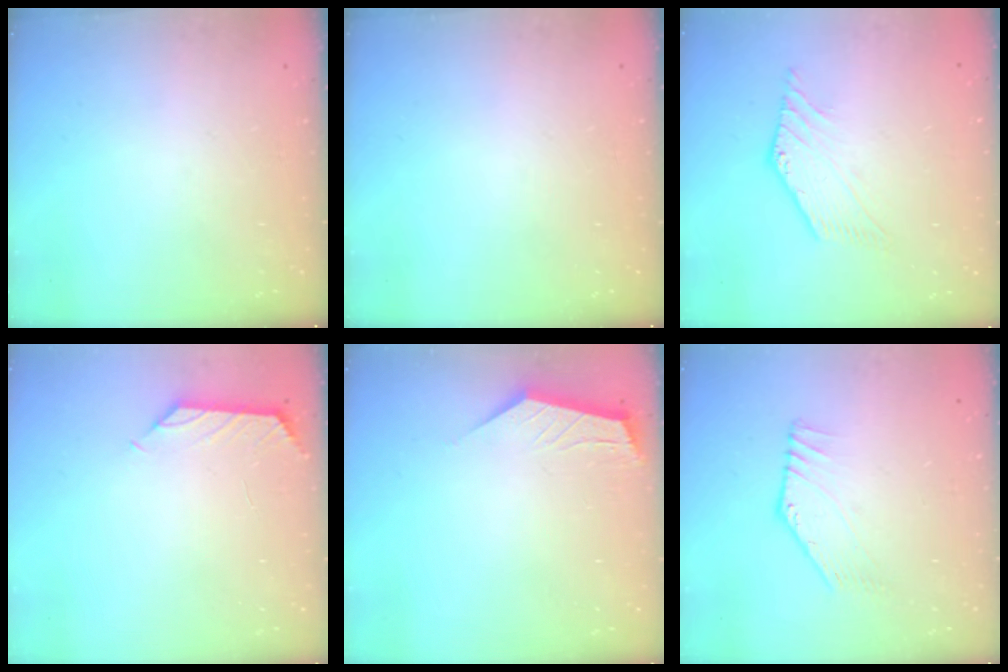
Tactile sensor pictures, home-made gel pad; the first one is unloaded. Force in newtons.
{"total": 0.0}
{"total": 3.5, "press": 3.5, "slide": 0.4}
{"total": 0.5, "press": 0.3, "slide": 0.4}
{"total": 2.4, "press": 2.4, "slide": 0.3}
{"total": 2.8, "press": 2.8, "slide": 0.1}